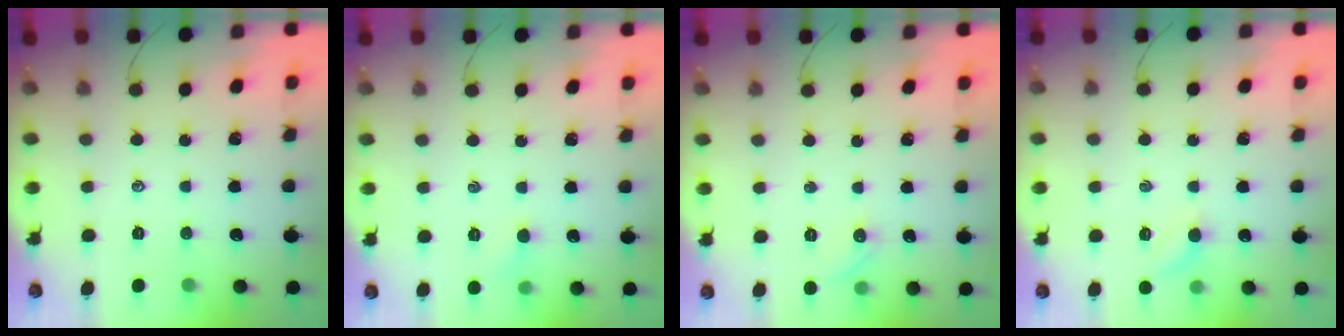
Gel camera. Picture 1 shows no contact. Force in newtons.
{"total": 4.0, "press": 3.8, "slide": 1.2}
{"total": 5.2, "press": 5.0, "slide": 1.4}
{"total": 5.5, "press": 5.3, "slide": 1.3}